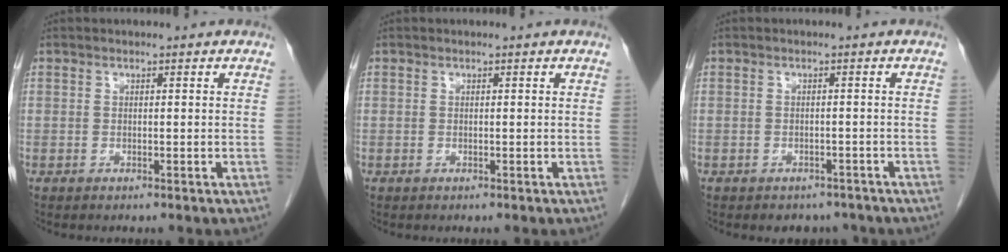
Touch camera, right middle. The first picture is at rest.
{"total": 0.0}
{"total": 3.5, "force": [-3.0, 1.8, 0.3], "torque": [-0.002, 0.004, -0.037]}